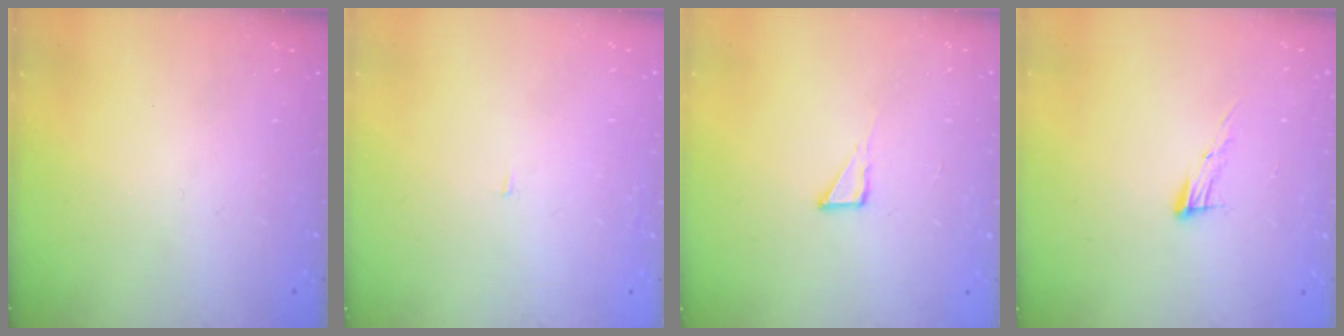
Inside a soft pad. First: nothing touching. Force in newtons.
{"total": 1.2, "press": 1.2, "slide": 0.1}
{"total": 3.4, "press": 3.4, "slide": 0.3}
{"total": 8.5, "press": 8.4, "slide": 1.5}